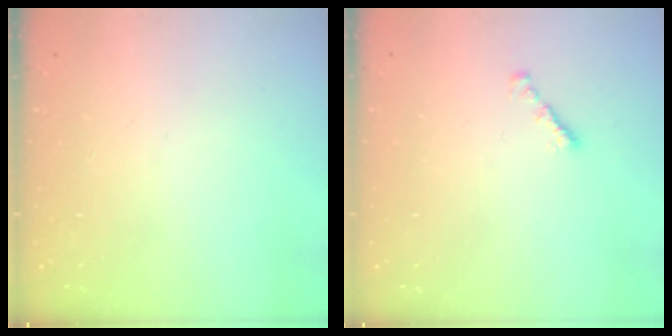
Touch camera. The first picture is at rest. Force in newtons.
{"total": 1.0, "press": 0.8, "slide": 0.5}